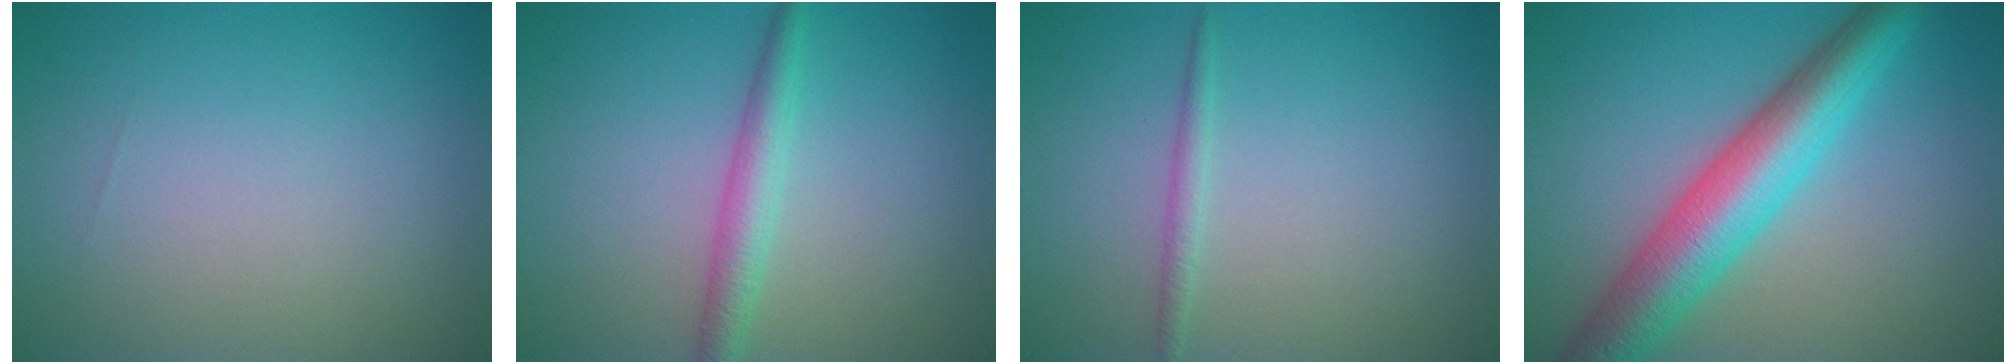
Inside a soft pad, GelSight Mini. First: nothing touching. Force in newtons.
{"total": 2.7, "press": 2.7, "slide": 0.0}
{"total": 1.1, "press": 1.1, "slide": 0.1}
{"total": 7.8, "press": 7.8, "slide": 0.2}